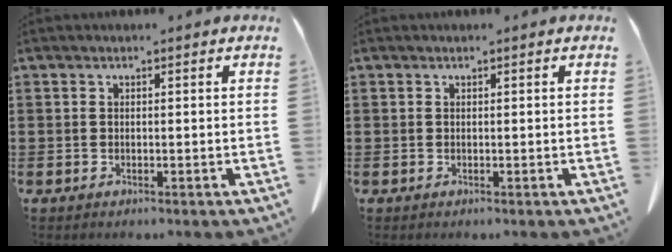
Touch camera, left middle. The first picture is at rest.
{"total": 0.0}